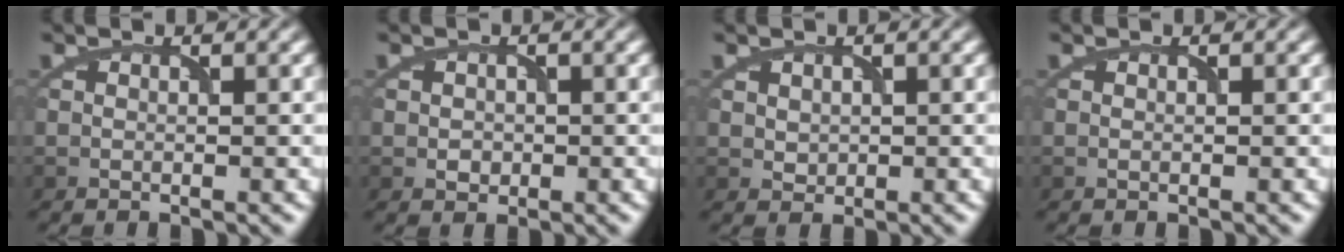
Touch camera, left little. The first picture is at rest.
{"total": 1.2, "force": [-0.1, 1.1, 0.5], "torque": [-0.008, -0.004, -0.001]}
{"total": 1.1, "force": [0.4, 1.0, 0.4], "torque": [-0.009, -0.002, 0.014]}
{"total": 0.0}